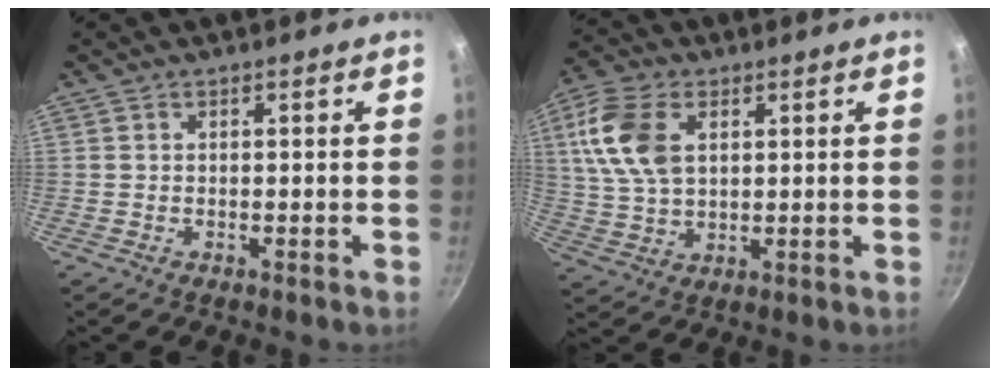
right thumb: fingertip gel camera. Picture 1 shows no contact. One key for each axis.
{"total": 12.1, "fx": 3.6, "fy": 7.5, "fz": 8.9, "tx": -0.168, "ty": -0.002, "tz": 0.069}